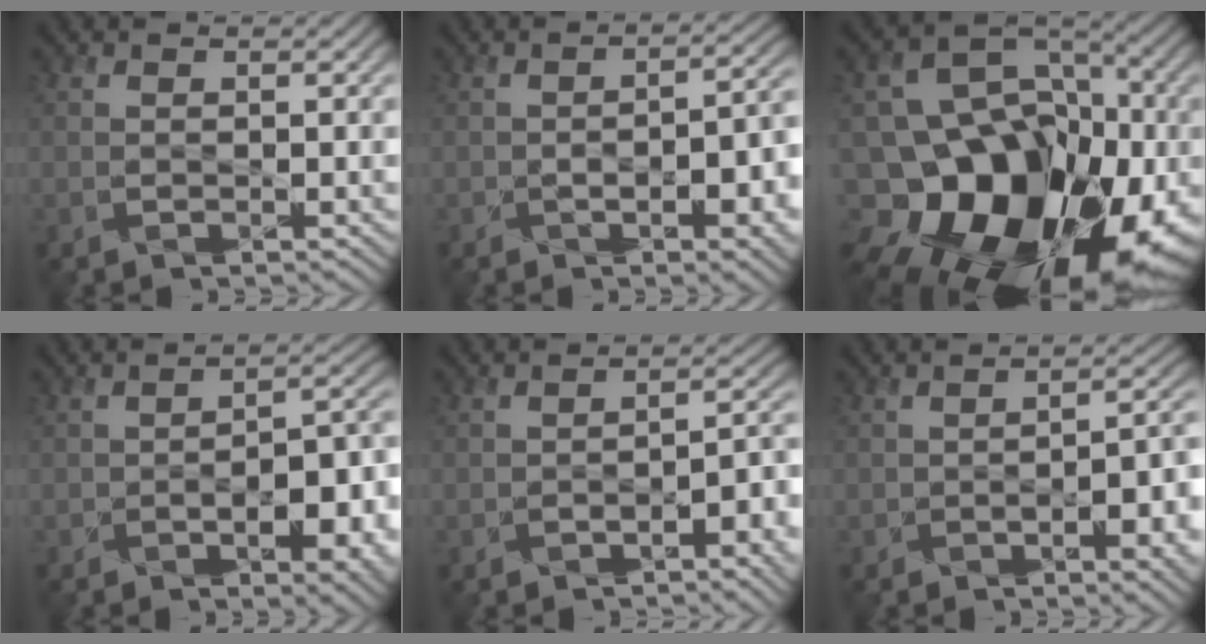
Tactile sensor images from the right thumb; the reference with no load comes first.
{"total": 8.1, "force": [-2.7, 3.7, 6.6], "torque": [-0.086, -0.006, -0.034]}
{"total": 22.4, "force": [-8.5, 17.1, 11.8], "torque": [-0.217, -0.035, -0.148]}
{"total": 9.9, "force": [-3.9, 4.5, 8.0], "torque": [-0.110, -0.008, -0.054]}
{"total": 4.3, "force": [-2.3, 1.6, 3.3], "torque": [-0.041, 0.006, -0.035]}
{"total": 7.0, "force": [-2.6, 2.8, 5.8], "torque": [-0.077, -0.004, -0.036]}